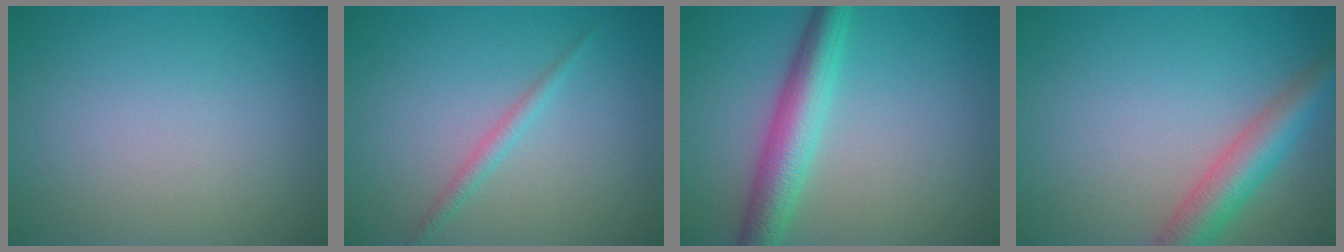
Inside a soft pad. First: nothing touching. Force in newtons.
{"total": 1.4, "press": 1.4, "slide": 0.0}
{"total": 5.0, "press": 5.0, "slide": 0.0}
{"total": 4.9, "press": 4.9, "slide": 0.3}